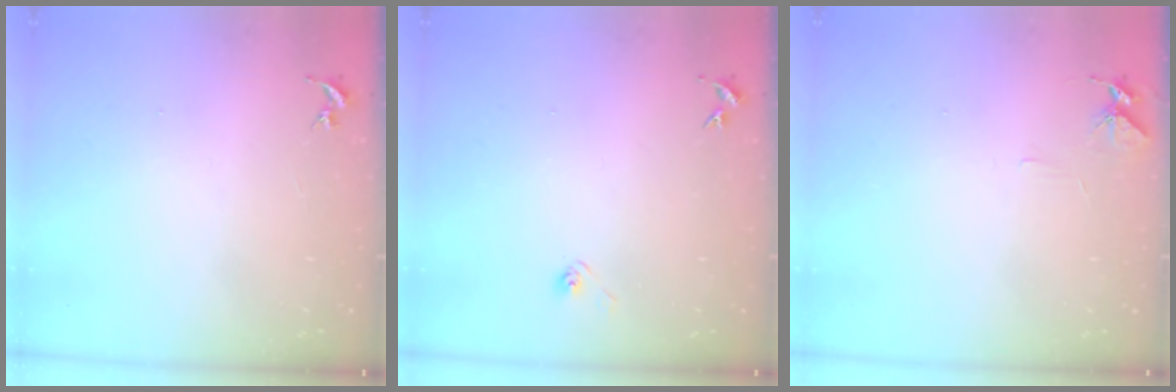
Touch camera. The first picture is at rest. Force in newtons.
{"total": 2.9, "press": 2.5, "slide": 1.5}
{"total": 5.4, "press": 5.4, "slide": 0.6}